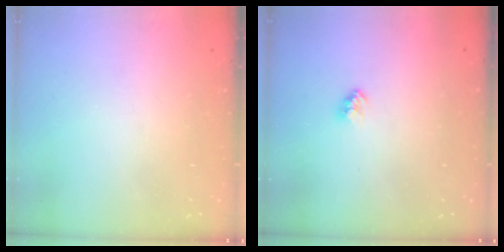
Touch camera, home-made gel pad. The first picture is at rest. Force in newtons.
{"total": 2.3, "press": 2.3, "slide": 0.1}